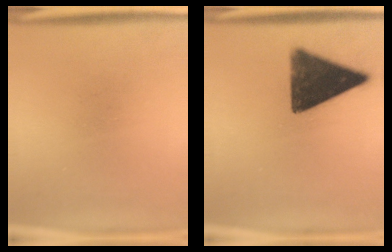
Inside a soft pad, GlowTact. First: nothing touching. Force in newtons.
{"total": 13.9}